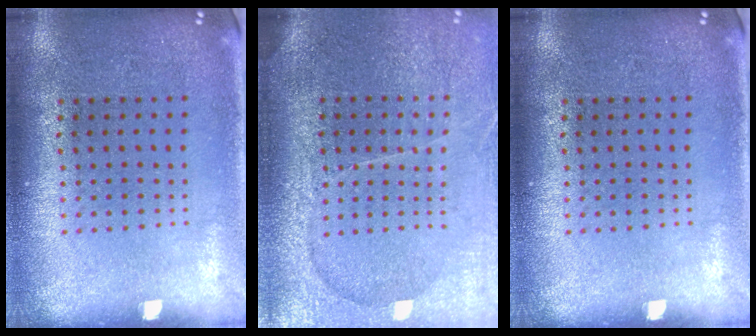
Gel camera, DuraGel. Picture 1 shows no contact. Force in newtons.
{"total": 4.1, "press": 3.6, "slide": 2.0}
{"total": 0.0}